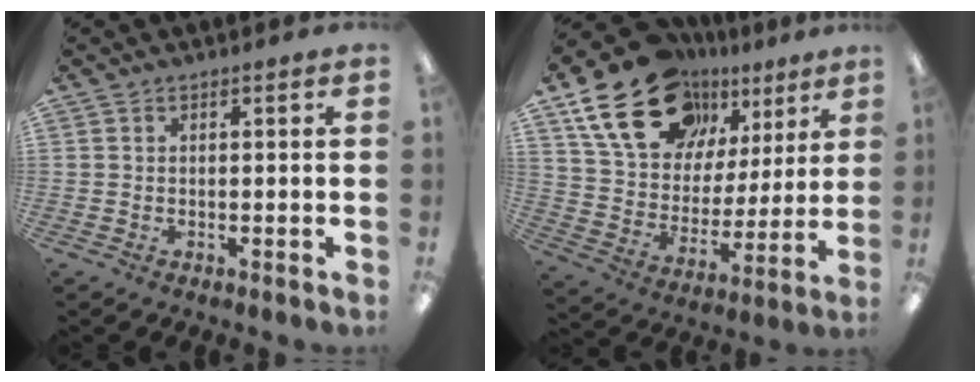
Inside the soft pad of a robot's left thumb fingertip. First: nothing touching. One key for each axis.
{"total": 22.2, "fx": 13.5, "fy": 13.8, "fz": 10.9, "tx": -0.188, "ty": -0.061, "tz": 0.248}